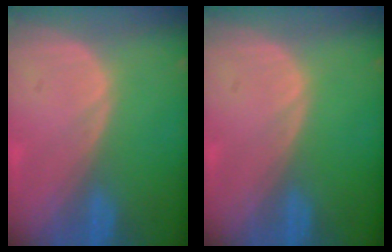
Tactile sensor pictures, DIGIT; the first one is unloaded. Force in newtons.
{"total": 0.0}